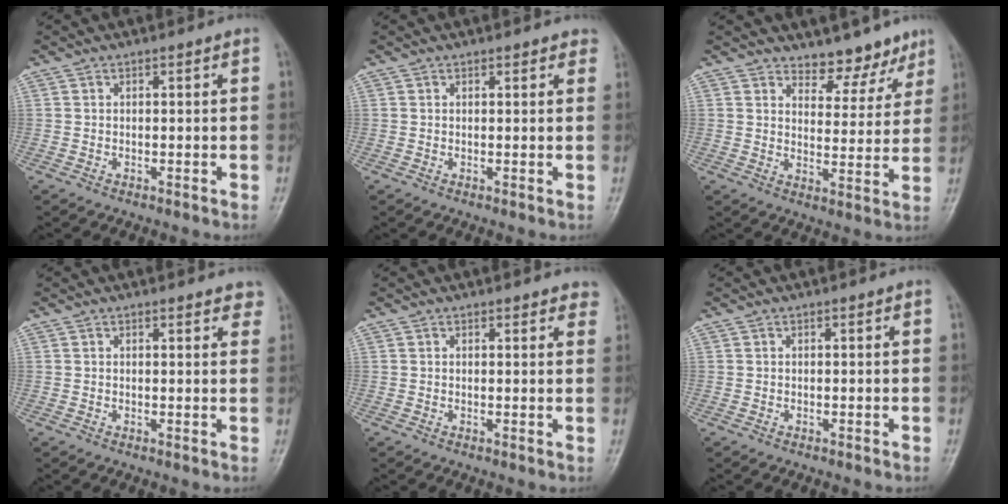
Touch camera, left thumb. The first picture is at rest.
{"total": 2.1, "force": [1.7, 1.0, 0.6], "torque": [0.015, -0.002, 0.009]}
{"total": 7.4, "force": [6.3, 3.5, 1.8], "torque": [0.006, -0.052, 0.089]}
{"total": 3.2, "force": [2.7, 1.2, 1.0], "torque": [0.013, -0.008, 0.019]}
{"total": 3.4, "force": [2.9, 1.3, 1.0], "torque": [0.019, -0.007, 0.020]}
{"total": 0.0}